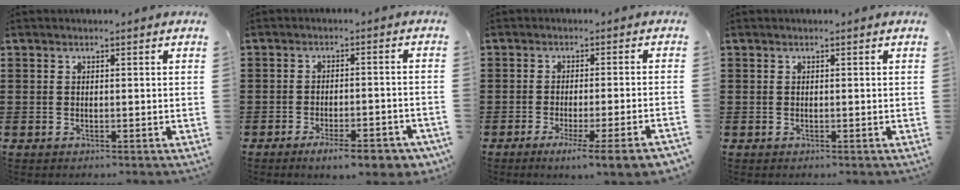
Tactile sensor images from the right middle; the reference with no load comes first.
{"total": 5.8, "force": [-4.4, 1.1, 3.6], "torque": [-0.058, -0.003, -0.077]}
{"total": 4.5, "force": [-3.2, -0.3, 3.1], "torque": [-0.048, -0.015, -0.057]}
{"total": 0.0}